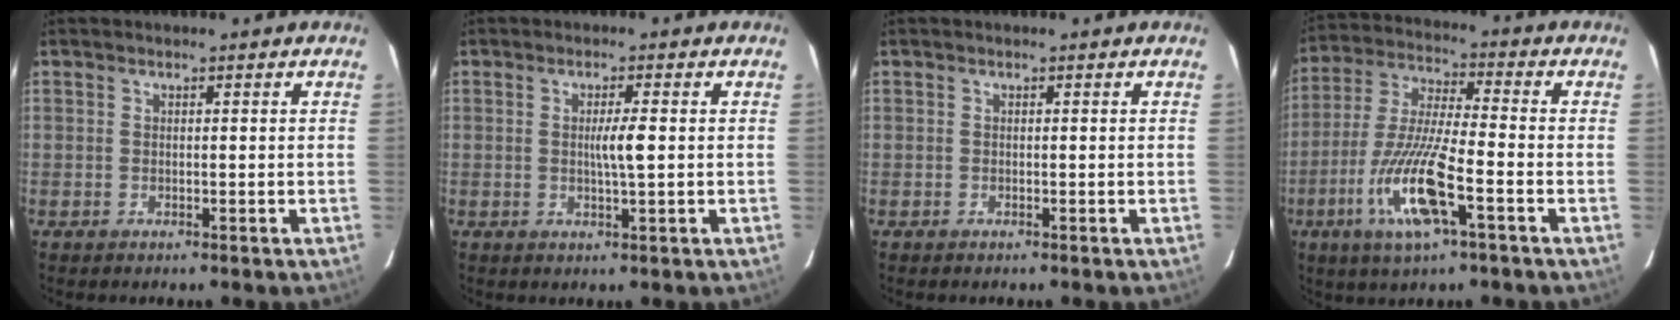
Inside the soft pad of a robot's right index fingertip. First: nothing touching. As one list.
[{"total": 3.0, "force": [0.1, -0.1, 3.0], "torque": [-0.055, -0.003, 0.001]}, {"total": 0.0}, {"total": 13.5, "force": [-5.3, 1.5, 12.3], "torque": [-0.253, -0.015, -0.100]}]